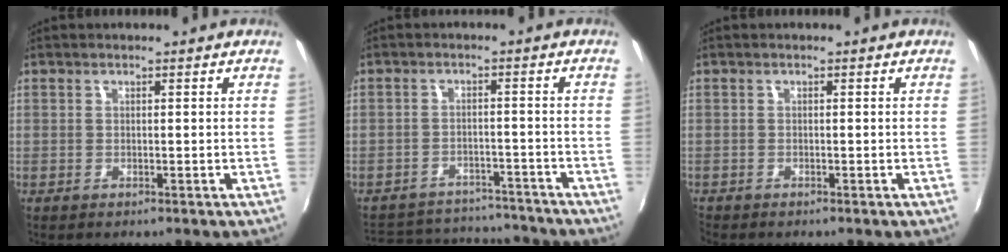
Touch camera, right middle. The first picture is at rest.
{"total": 14.8, "force": [-12.9, 5.9, 4.1], "torque": [-0.105, 0.032, -0.165]}
{"total": 0.6, "force": [-0.6, 0.3, 0.0], "torque": [-0.001, -0.002, -0.014]}